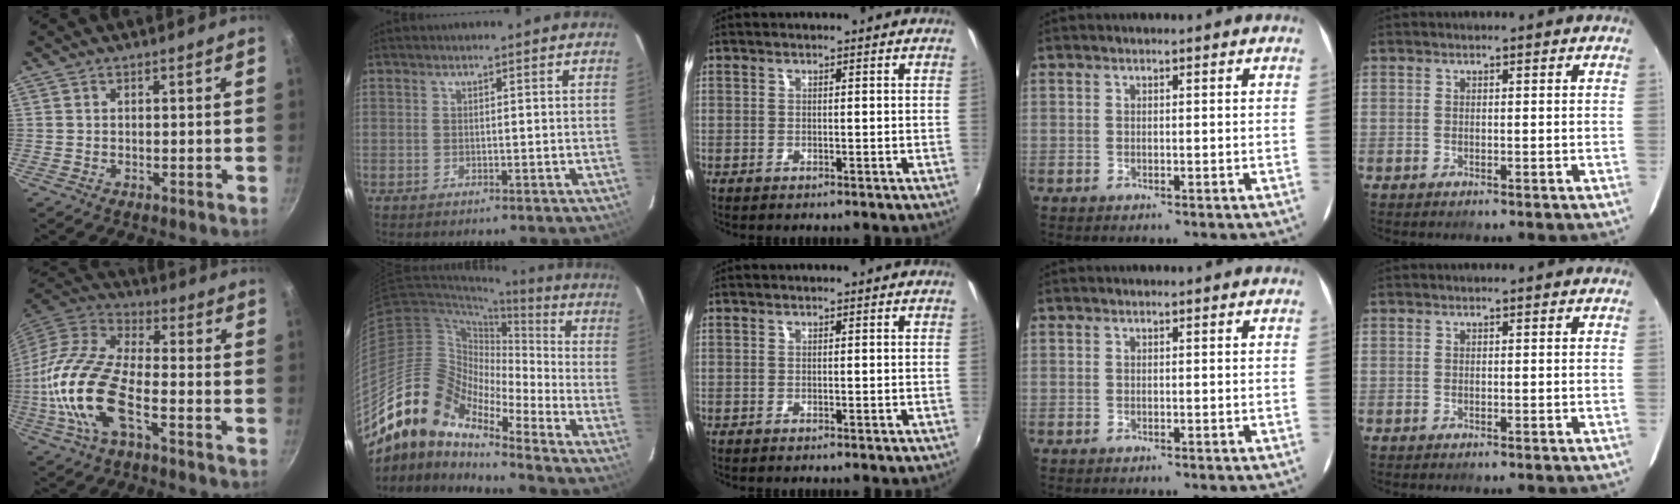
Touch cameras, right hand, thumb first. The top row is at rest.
{"thumb": {"total": 19.4, "force": [-5.8, 8.6, 16.4], "torque": [-0.328, 0.032, -0.130]}, "index": {"total": 16.6, "force": [-13.6, 5.6, 7.8], "torque": [-0.125, 0.000, -0.279]}}